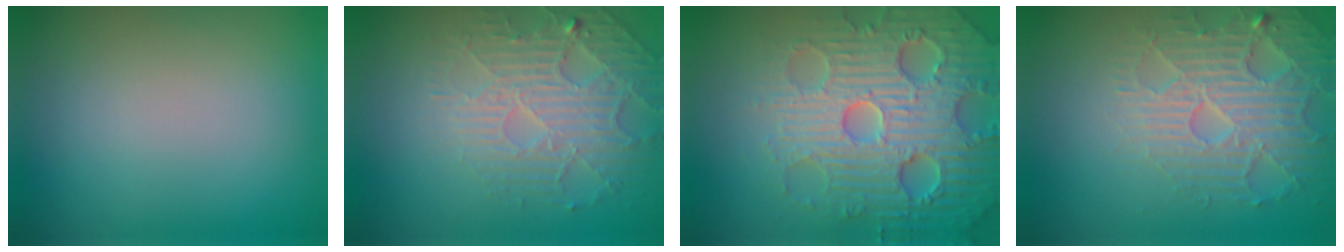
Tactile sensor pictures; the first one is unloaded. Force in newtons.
{"total": 4.7, "press": 3.5, "slide": 3.1}
{"total": 7.9, "press": 7.7, "slide": 1.6}
{"total": 4.6, "press": 4.3, "slide": 1.7}